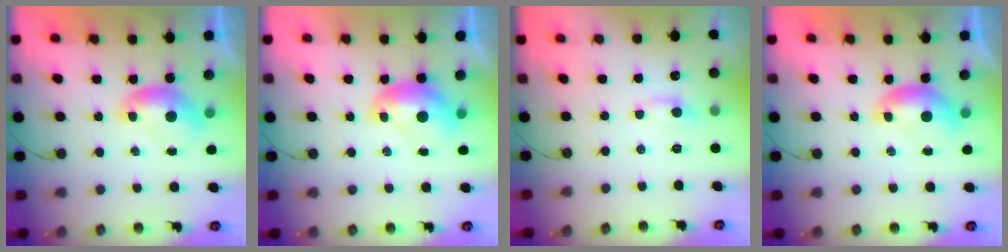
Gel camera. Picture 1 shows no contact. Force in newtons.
{"total": 2.1, "press": 2.1, "slide": 0.3}
{"total": 1.2, "press": 0.9, "slide": 0.7}
{"total": 0.0}